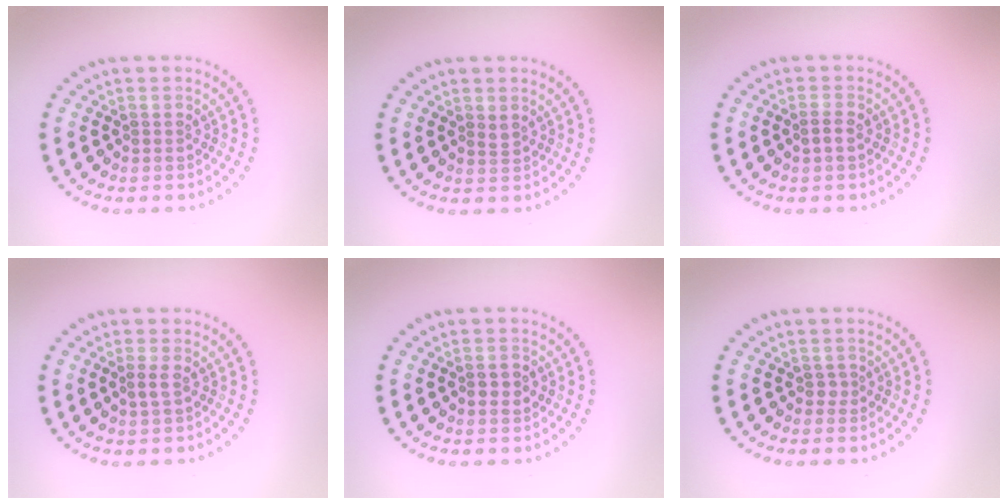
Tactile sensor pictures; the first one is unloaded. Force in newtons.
{"total": 0.6, "press": 0.5, "slide": 0.3}
{"total": 1.0, "press": 1.0, "slide": 0.3}
{"total": 0.9, "press": 0.8, "slide": 0.4}
{"total": 1.4, "press": 1.3, "slide": 0.2}
{"total": 0.8, "press": 0.5, "slide": 0.6}